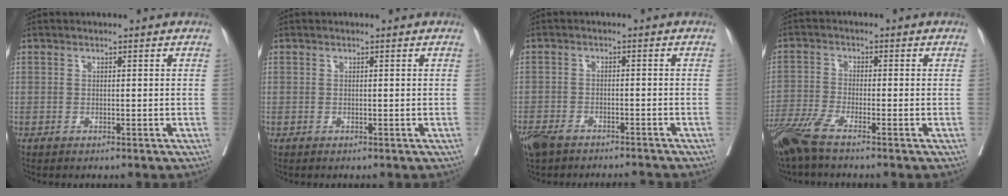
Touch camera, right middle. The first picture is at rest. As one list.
[{"total": 0.0}, {"total": 8.4, "force": [-7.2, 1.9, 3.9], "torque": [-0.070, -0.005, -0.116]}, {"total": 7.1, "force": [-5.5, 0.1, 4.5], "torque": [-0.092, -0.020, -0.108]}]